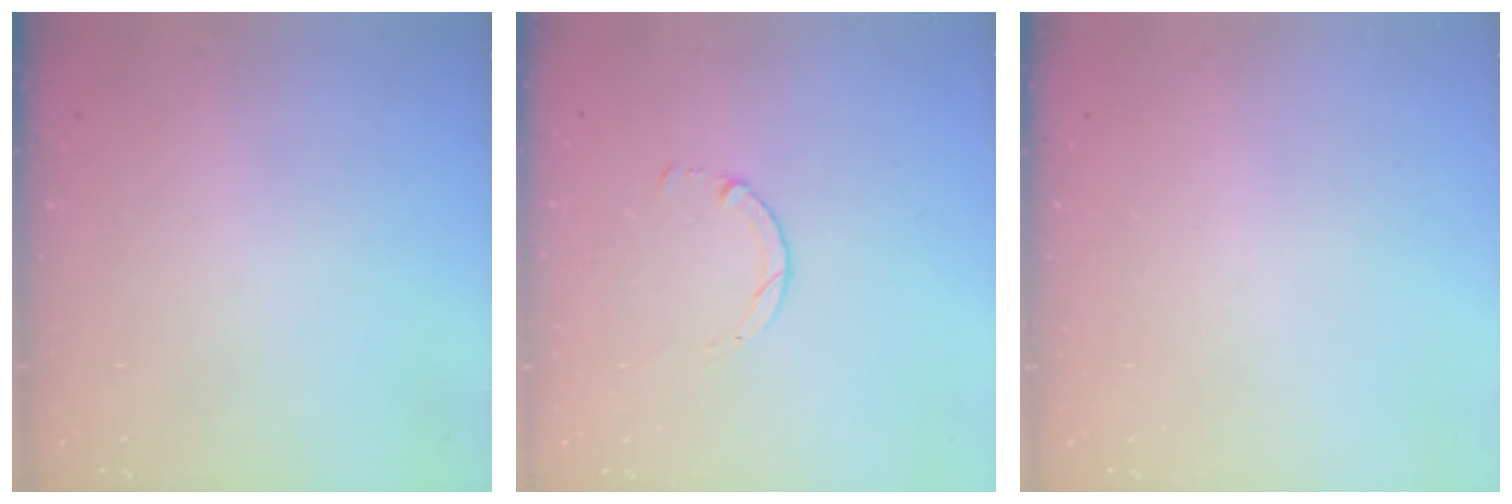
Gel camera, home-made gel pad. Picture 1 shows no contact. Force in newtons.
{"total": 1.4, "press": 1.4, "slide": 0.2}
{"total": 0.0}